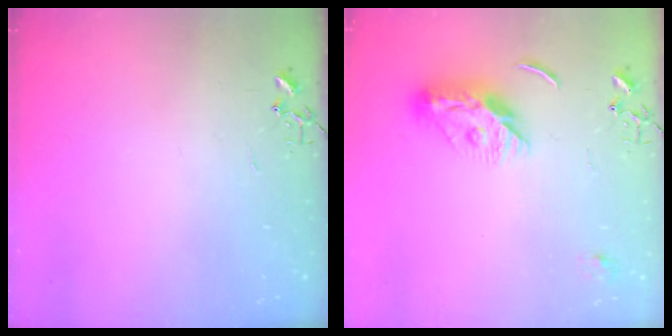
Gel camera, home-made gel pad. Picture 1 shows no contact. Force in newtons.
{"total": 11.3, "press": 11.3, "slide": 0.7}